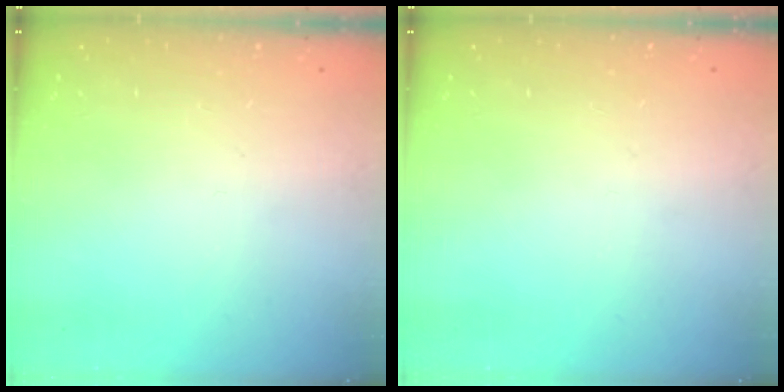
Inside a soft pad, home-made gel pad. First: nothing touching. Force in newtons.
{"total": 0.0}